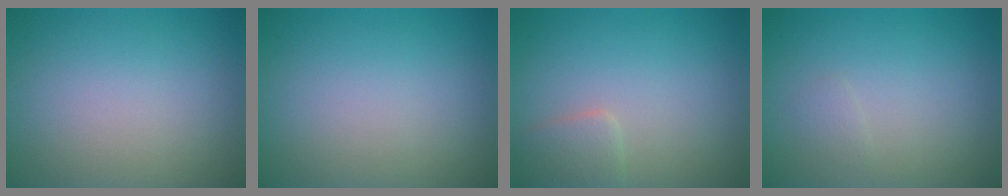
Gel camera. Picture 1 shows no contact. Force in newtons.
{"total": 0.0}
{"total": 1.9, "press": 1.9, "slide": 0.1}
{"total": 0.6, "press": 0.6, "slide": 0.0}